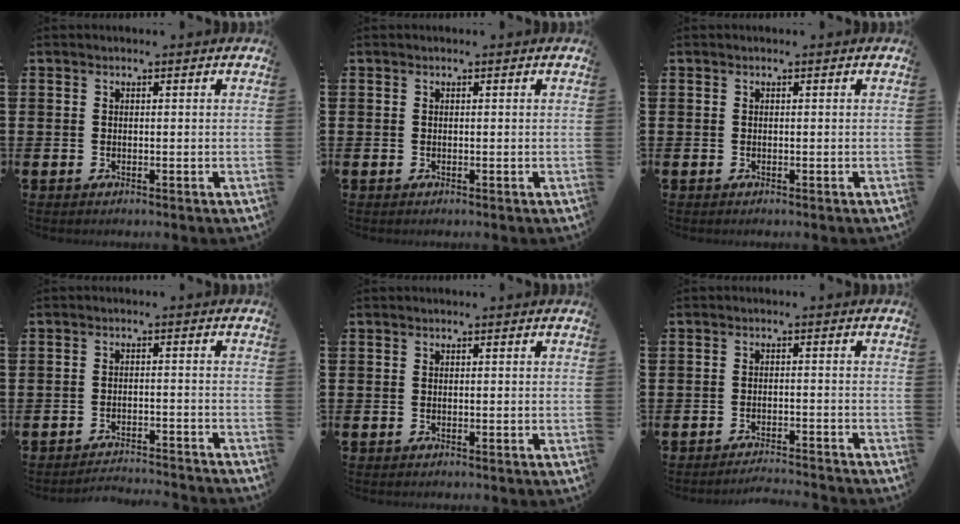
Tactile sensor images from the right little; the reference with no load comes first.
{"total": 0.0}
{"total": 0.0}
{"total": 2.5, "force": [-2.5, -0.2, -0.1], "torque": [-0.004, 0.004, -0.053]}
{"total": 0.0}
{"total": 1.9, "force": [-1.8, -0.2, 0.2], "torque": [-0.006, 0.005, -0.037]}